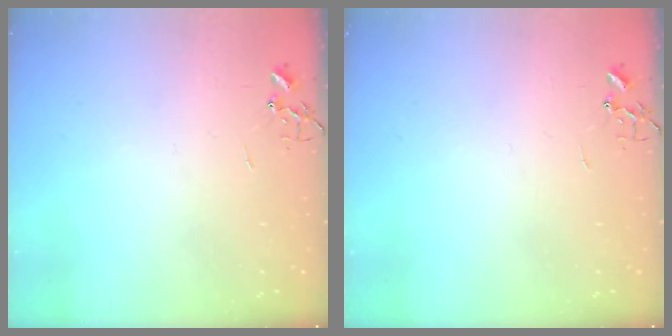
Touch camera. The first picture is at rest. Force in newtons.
{"total": 0.0}